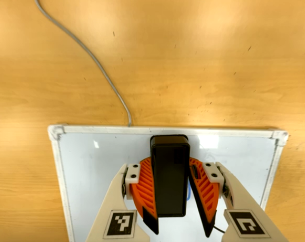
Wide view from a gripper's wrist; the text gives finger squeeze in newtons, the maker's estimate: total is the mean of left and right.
{"total": 10.4, "left": 11.5, "right": 9.2}